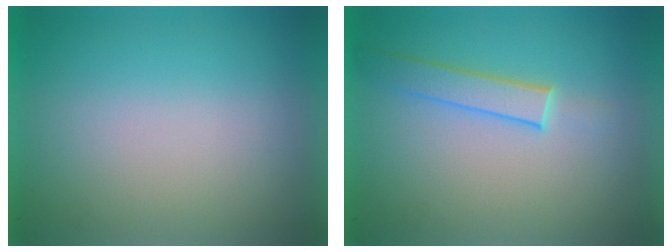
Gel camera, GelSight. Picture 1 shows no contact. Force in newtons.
{"total": 1.9}